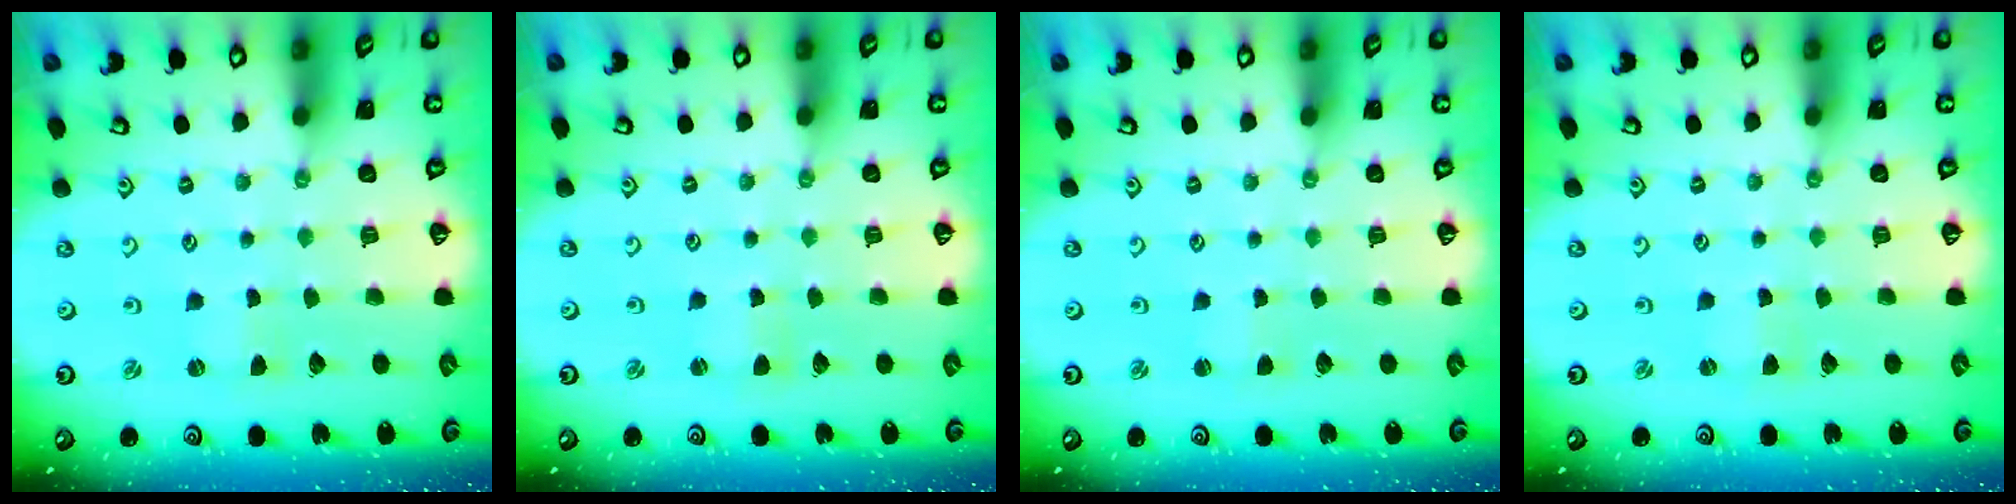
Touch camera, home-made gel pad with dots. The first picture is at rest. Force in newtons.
{"total": 1.3, "press": 1.2, "slide": 0.2}
{"total": 1.8, "press": 1.8, "slide": 0.3}
{"total": 0.7, "press": 0.7, "slide": 0.2}